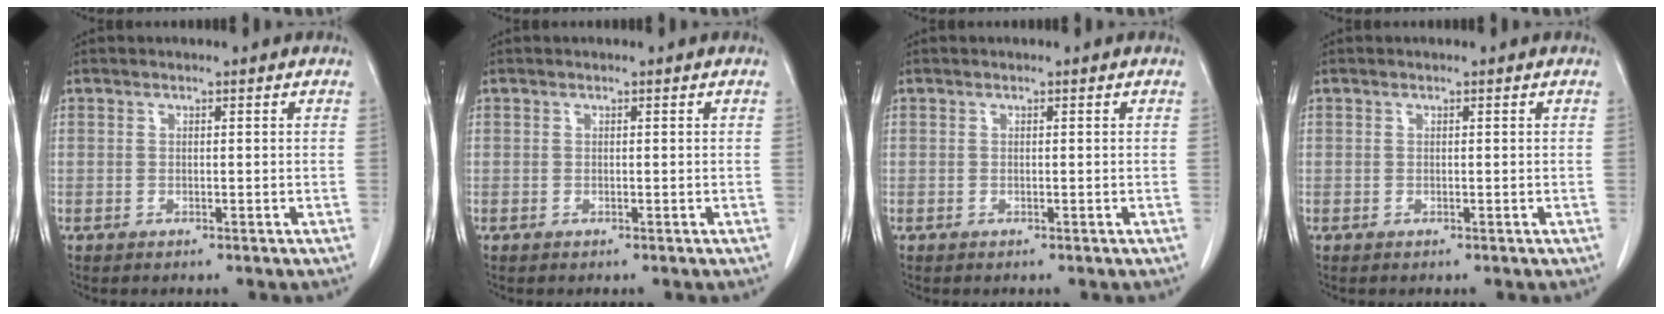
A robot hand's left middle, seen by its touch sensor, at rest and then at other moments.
{"total": 0.0}
{"total": 0.0}
{"total": 0.0}